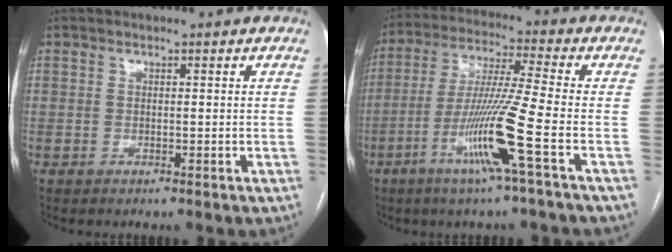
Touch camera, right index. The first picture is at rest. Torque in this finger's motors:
{"motor_torque": [1.68, -0.45, 0.44, 0.14]}